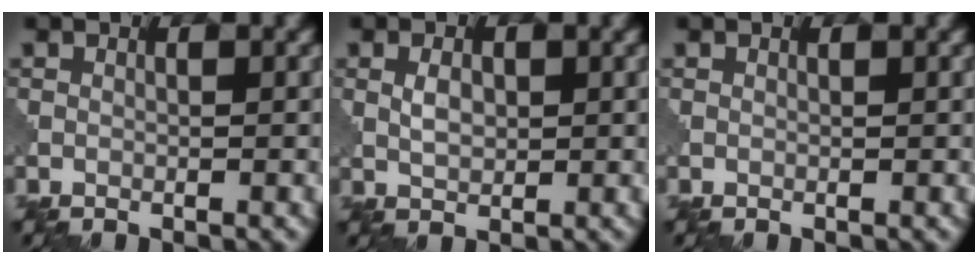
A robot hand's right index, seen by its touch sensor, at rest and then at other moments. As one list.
[{"total": 1.7, "force": [0.6, 1.1, 1.1], "torque": [-0.021, -0.002, 0.014]}, {"total": 0.0}]